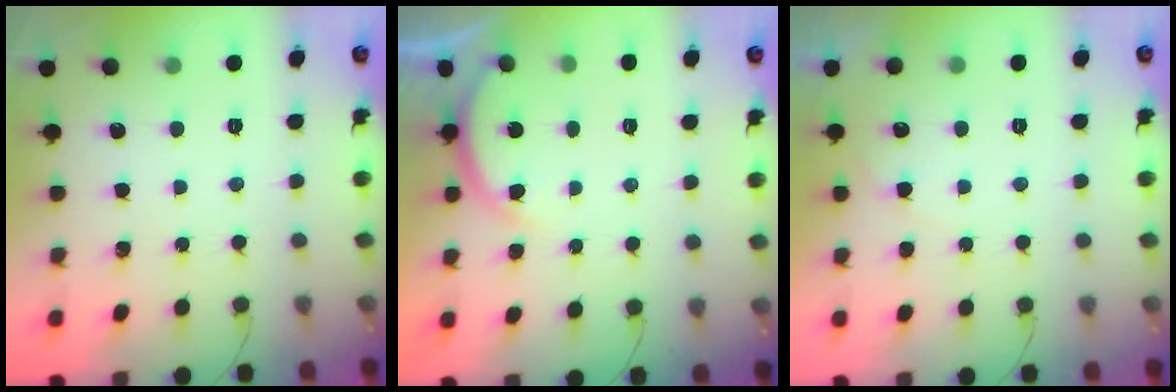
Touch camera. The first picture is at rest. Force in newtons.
{"total": 4.6, "press": 4.5, "slide": 0.4}
{"total": 4.3, "press": 4.2, "slide": 1.0}